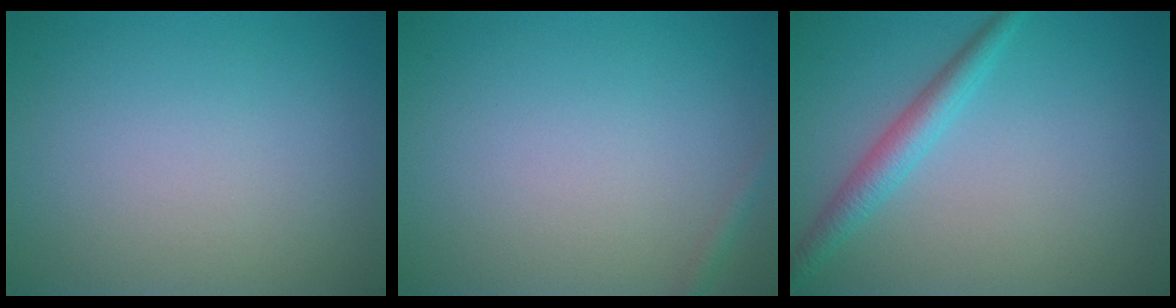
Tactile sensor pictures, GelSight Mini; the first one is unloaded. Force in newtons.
{"total": 0.8, "press": 0.8, "slide": 0.1}
{"total": 2.7, "press": 2.7, "slide": 0.1}